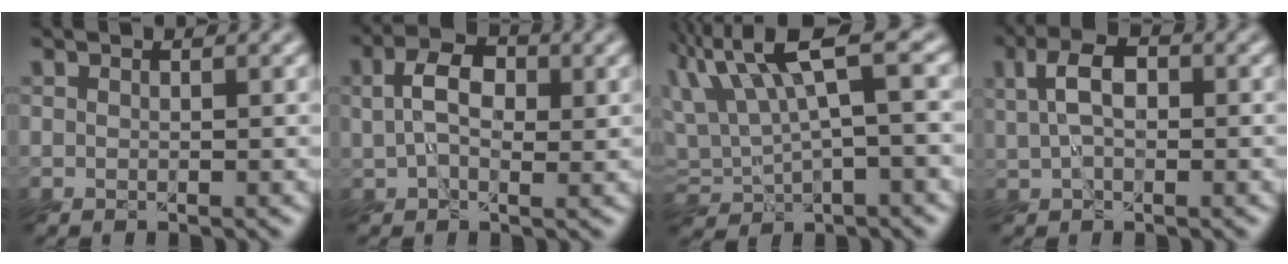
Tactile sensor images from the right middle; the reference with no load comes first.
{"total": 4.5, "force": [0.4, 2.9, 3.5], "torque": [-0.067, 0.006, -0.004]}
{"total": 6.1, "force": [1.4, 1.7, 5.7], "torque": [-0.105, 0.015, 0.018]}
{"total": 4.2, "force": [0.3, 2.5, 3.3], "torque": [-0.063, 0.011, -0.004]}